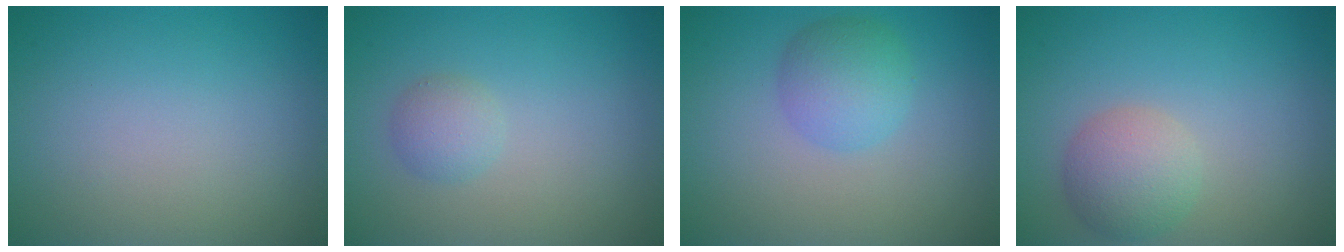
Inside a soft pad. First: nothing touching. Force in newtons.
{"total": 1.7, "press": 1.7, "slide": 0.1}
{"total": 3.4, "press": 3.4, "slide": 0.1}
{"total": 3.6, "press": 3.6, "slide": 0.2}